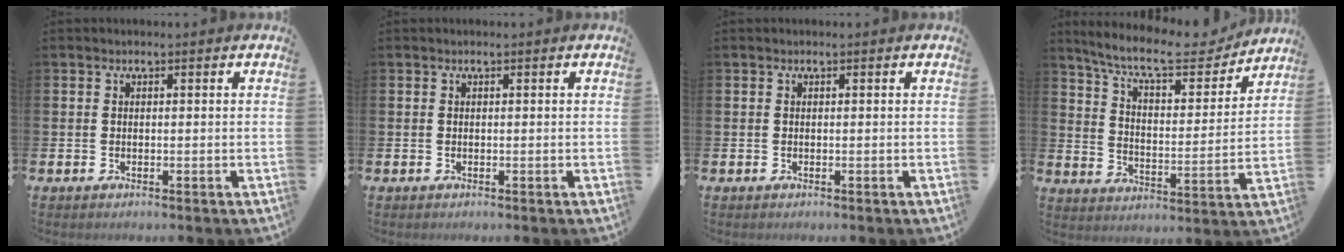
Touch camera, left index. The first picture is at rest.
{"total": 0.0}
{"total": 0.0}
{"total": 10.1, "force": [9.0, 2.2, 4.0], "torque": [-0.099, -0.058, 0.152]}